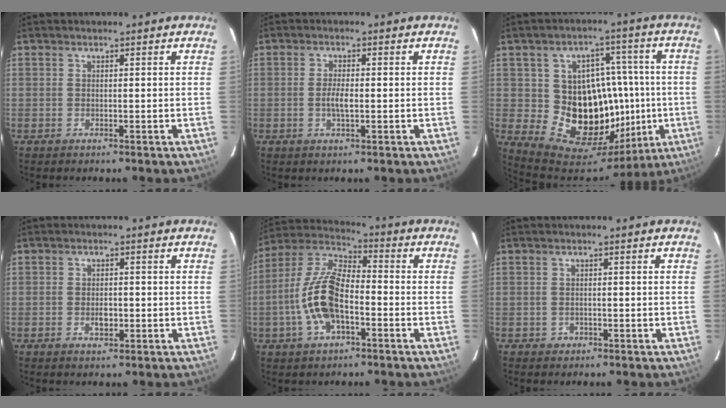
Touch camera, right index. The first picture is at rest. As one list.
[{"total": 2.8, "force": [-0.5, 0.8, 2.6], "torque": [-0.051, -0.002, -0.009]}, {"total": 18.3, "force": [-0.5, 16.0, 8.7], "torque": [-0.150, 0.033, 0.019]}, {"total": 2.6, "force": [-0.6, 1.9, 1.6], "torque": [-0.026, 0.000, -0.009]}, {"total": 13.9, "force": [-3.9, 6.3, 11.7], "torque": [-0.247, 0.007, -0.076]}, {"total": 1.4, "force": [-0.6, 1.2, 0.2], "torque": [-0.001, 0.001, -0.003]}]